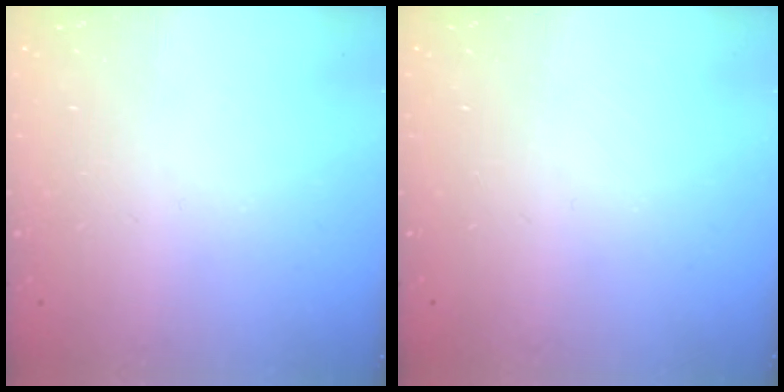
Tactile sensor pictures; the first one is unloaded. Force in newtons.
{"total": 0.0}